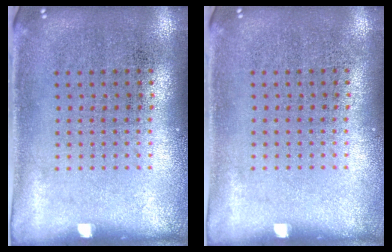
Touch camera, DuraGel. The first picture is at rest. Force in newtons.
{"total": 0.0}